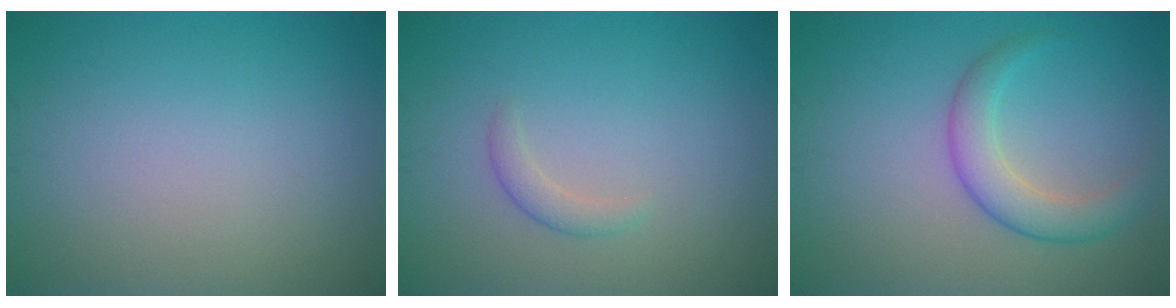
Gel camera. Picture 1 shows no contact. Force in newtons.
{"total": 1.3, "press": 1.3, "slide": 0.0}
{"total": 3.4, "press": 3.4, "slide": 0.1}